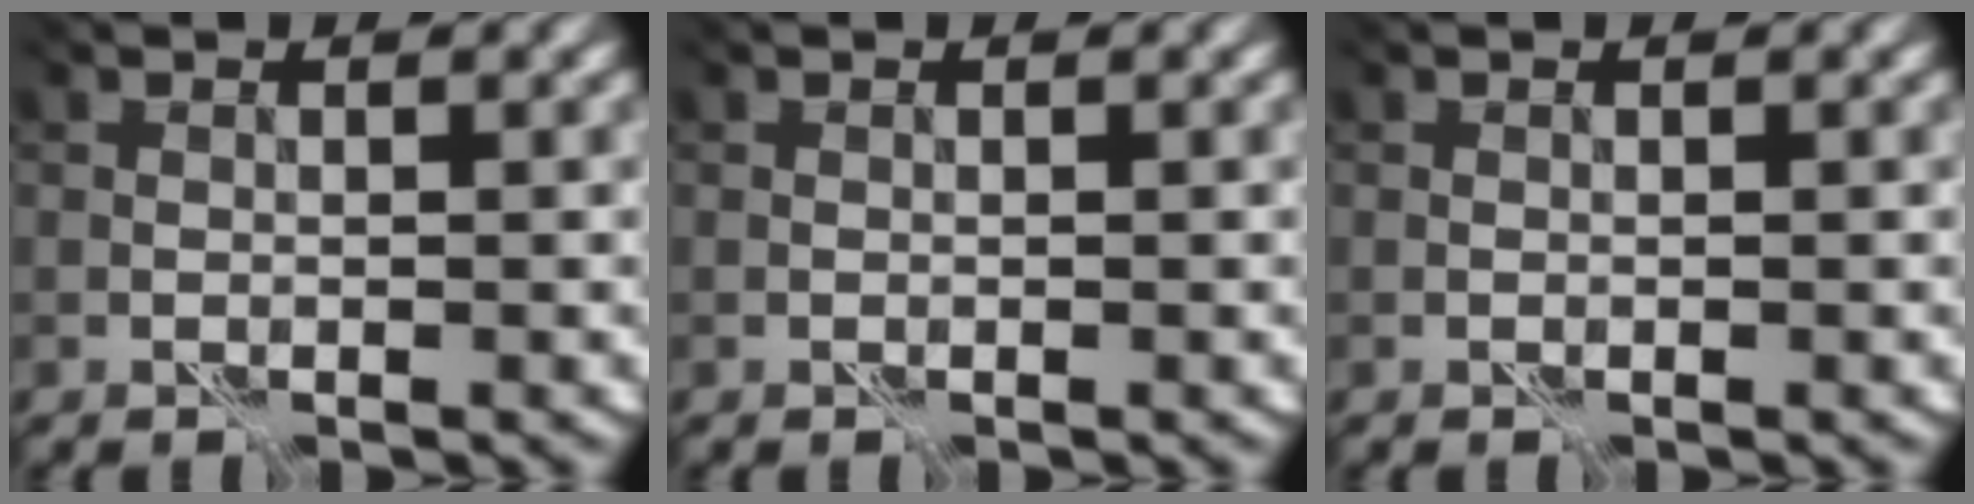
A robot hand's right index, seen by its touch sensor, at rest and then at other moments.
{"total": 0.0}
{"total": 0.0}